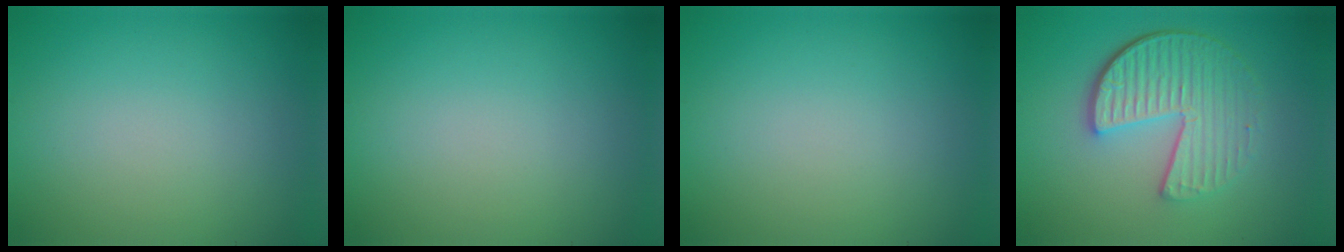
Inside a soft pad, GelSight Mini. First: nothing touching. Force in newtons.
{"total": 0.0}
{"total": 0.0}
{"total": 5.6, "press": 4.2, "slide": 3.8}